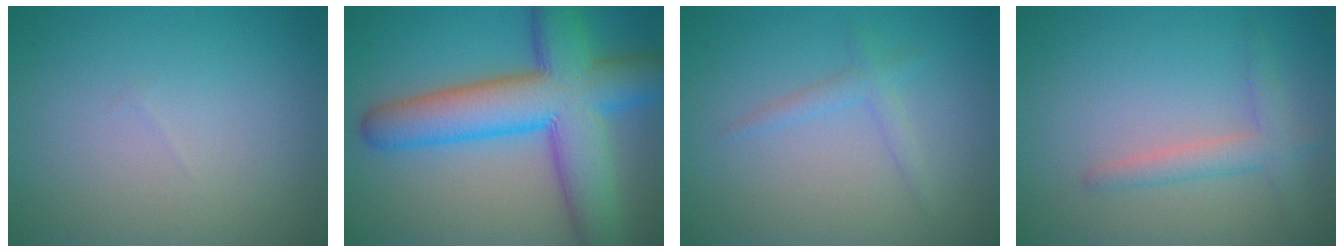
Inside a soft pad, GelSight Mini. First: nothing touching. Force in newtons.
{"total": 11.6, "press": 11.6, "slide": 0.3}
{"total": 1.4, "press": 1.4, "slide": 0.0}
{"total": 2.3, "press": 2.3, "slide": 0.1}